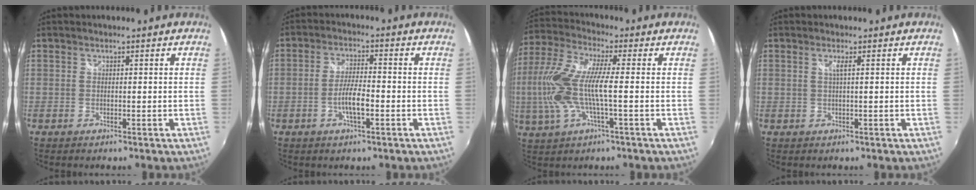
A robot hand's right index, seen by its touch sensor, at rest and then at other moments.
{"total": 5.3, "force": [-2.0, 1.1, 4.8], "torque": [-0.092, 0.001, -0.035]}
{"total": 13.5, "force": [-1.5, 2.8, 13.1], "torque": [-0.266, -0.003, -0.030]}
{"total": 1.3, "force": [0.3, -0.5, 1.1], "torque": [-0.020, 0.000, 0.005]}